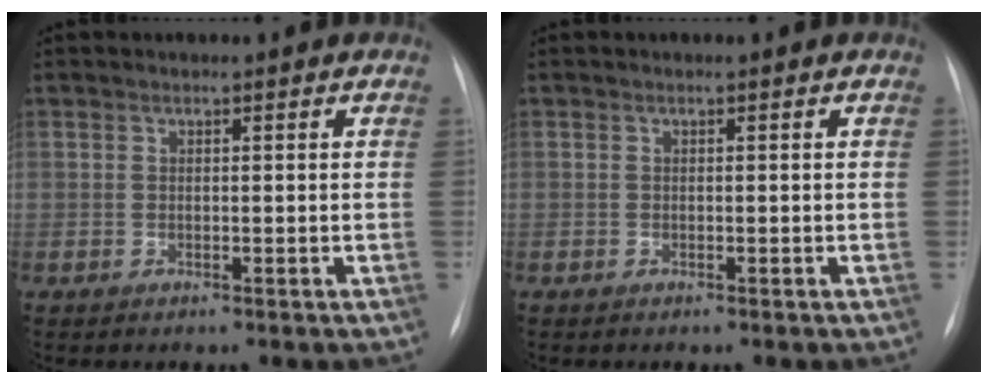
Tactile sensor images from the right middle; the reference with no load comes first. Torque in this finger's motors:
{"motor_torque": [1.17, -0.97, 0.49, 0.01]}